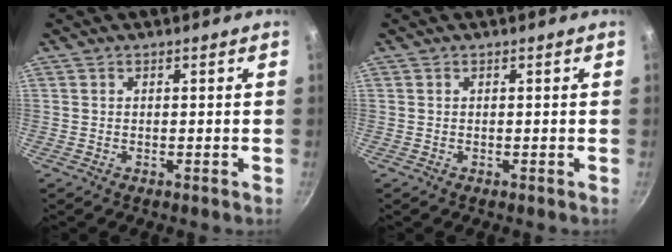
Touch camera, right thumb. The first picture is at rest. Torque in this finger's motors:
{"motor_torque": [-0.01, -0.01, 0.00, 0.00, 0.00]}